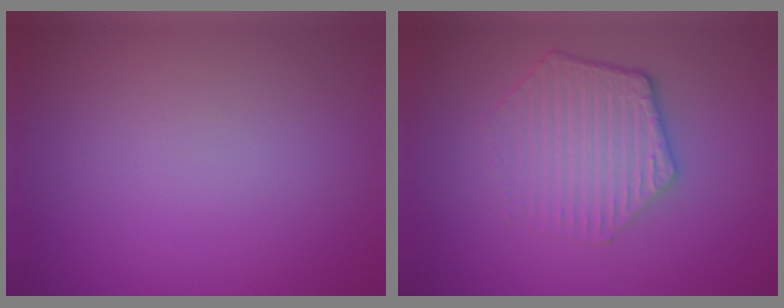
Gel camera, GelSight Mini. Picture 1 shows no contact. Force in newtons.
{"total": 4.3, "press": 3.3, "slide": 2.8}